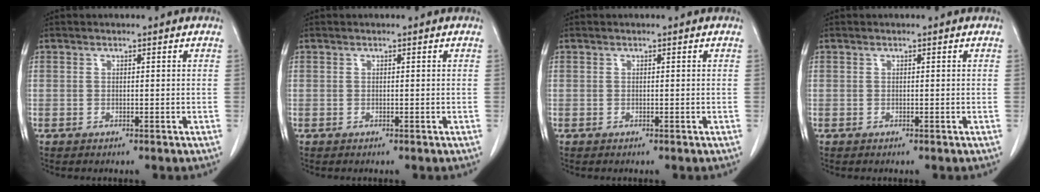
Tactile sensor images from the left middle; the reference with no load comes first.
{"total": 0.0}
{"total": 0.0}
{"total": 0.0}